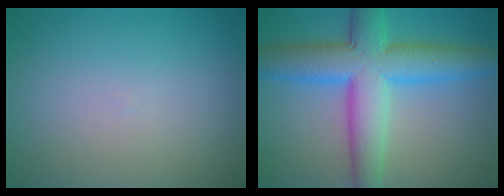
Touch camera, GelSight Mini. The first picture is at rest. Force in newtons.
{"total": 9.2, "press": 9.2, "slide": 0.1}